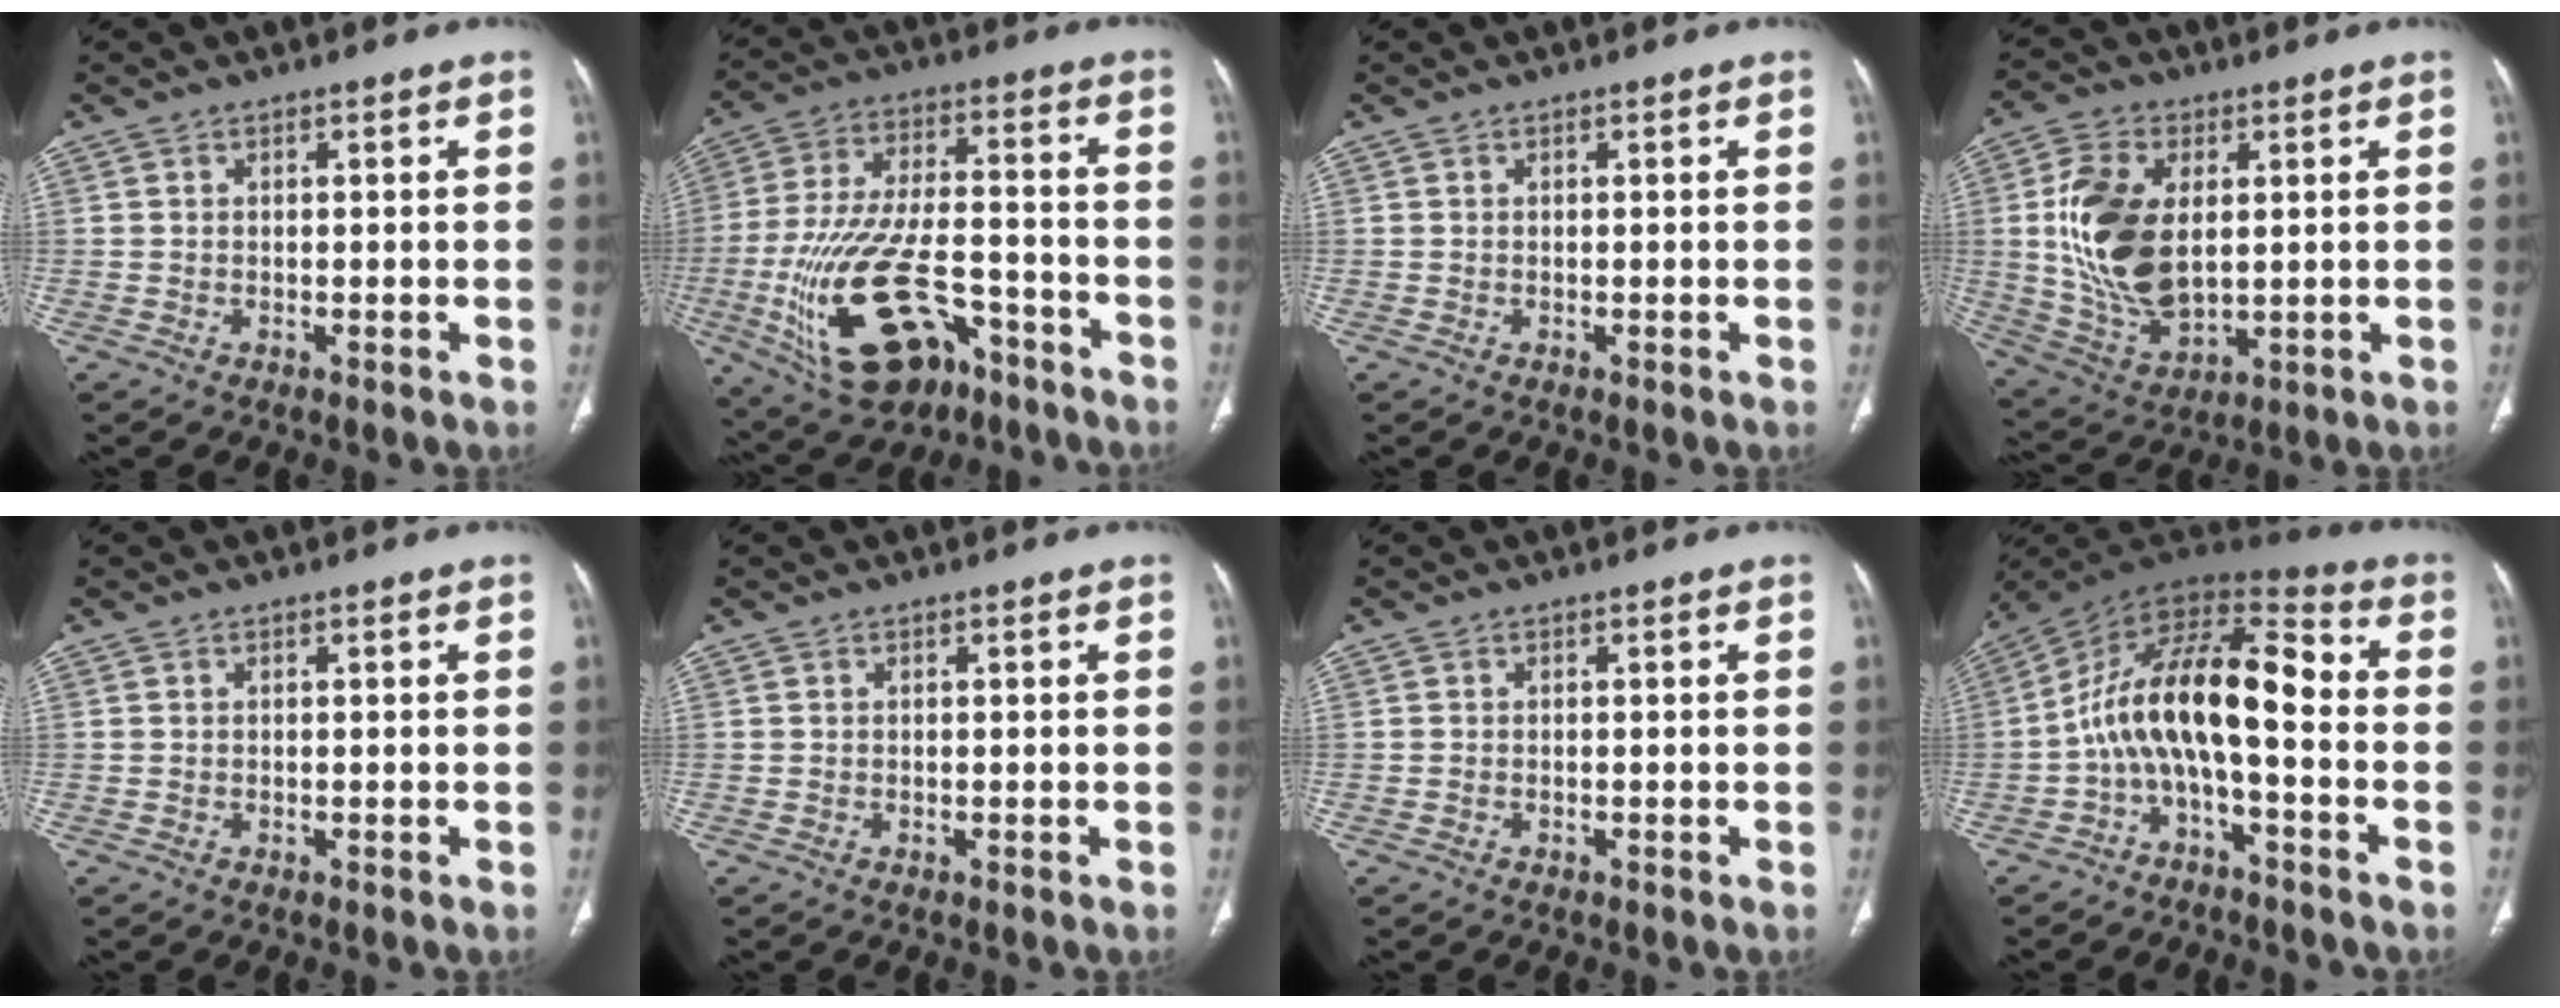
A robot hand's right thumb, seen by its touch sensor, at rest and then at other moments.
{"total": 22.2, "force": [-9.7, 11.2, 16.6], "torque": [-0.352, 0.035, -0.156]}
{"total": 0.0}
{"total": 16.7, "force": [2.1, 9.8, 13.4], "torque": [-0.255, -0.012, 0.050]}
{"total": 0.0}
{"total": 0.0}
{"total": 0.0}
{"total": 15.1, "force": [-2.8, 6.3, 13.4], "torque": [-0.220, 0.087, -0.060]}